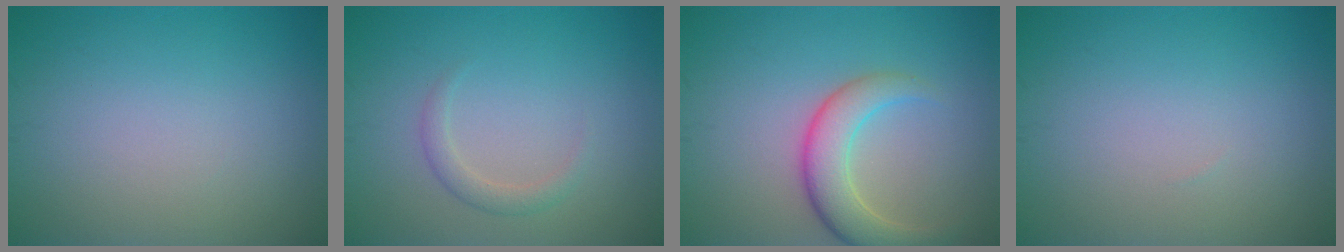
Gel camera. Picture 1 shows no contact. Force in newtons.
{"total": 1.6, "press": 1.6, "slide": 0.1}
{"total": 4.6, "press": 4.6, "slide": 0.4}
{"total": 0.0}